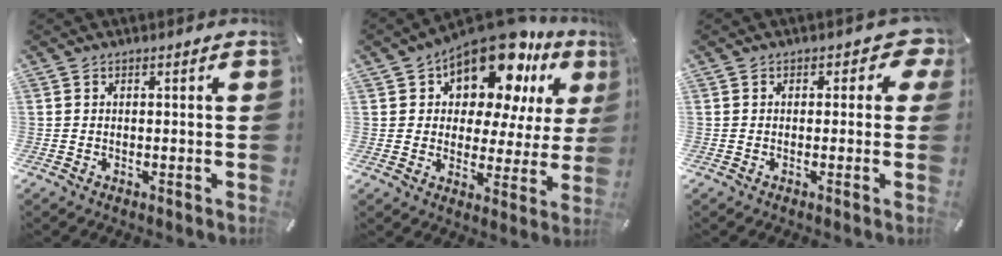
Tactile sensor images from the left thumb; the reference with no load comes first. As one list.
[{"total": 17.0, "force": [12.4, 7.9, 8.6], "torque": [-0.140, -0.093, 0.213]}, {"total": 4.4, "force": [1.2, 2.8, 3.1], "torque": [-0.032, -0.002, 0.014]}]